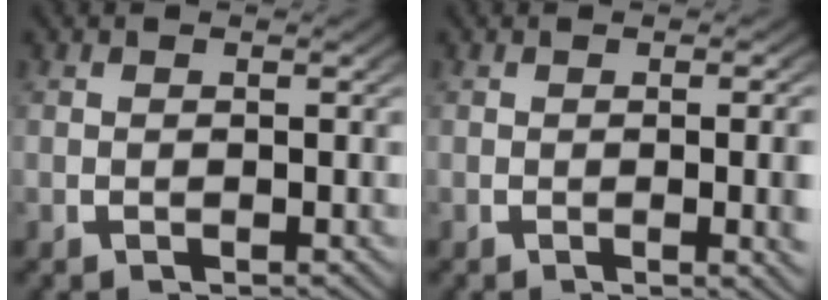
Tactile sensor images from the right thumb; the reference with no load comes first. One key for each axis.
{"total": 2.7, "fx": -0.1, "fy": 0.5, "fz": 2.6, "tx": -0.024, "ty": 0.001, "tz": -0.003}